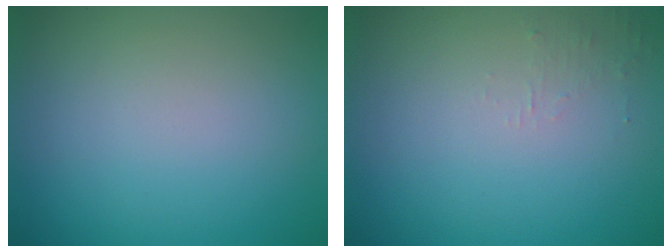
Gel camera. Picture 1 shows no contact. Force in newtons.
{"total": 0.9, "press": 0.9, "slide": 0.1}